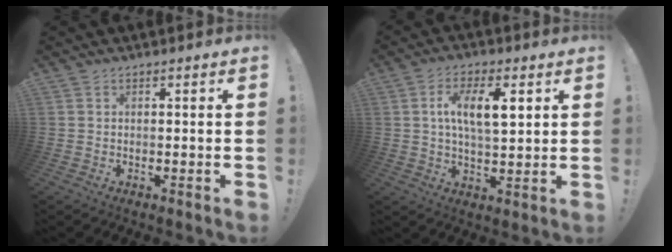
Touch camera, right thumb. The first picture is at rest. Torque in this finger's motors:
{"motor_torque": [0.37, 0.76, 0.45, -0.21, 0.04]}